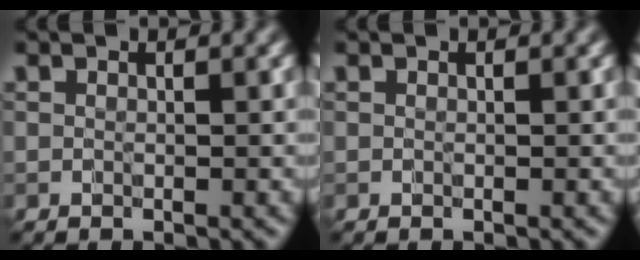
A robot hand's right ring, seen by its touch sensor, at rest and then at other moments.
{"total": 0.0}